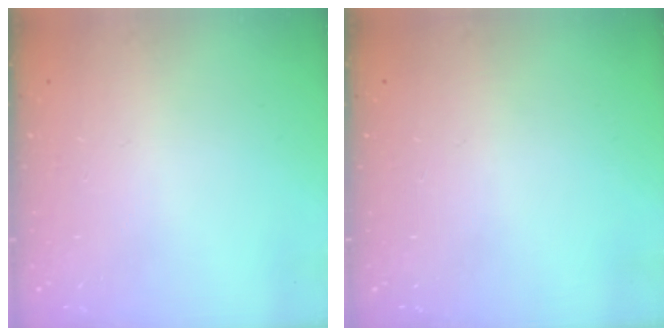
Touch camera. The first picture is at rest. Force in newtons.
{"total": 0.0}